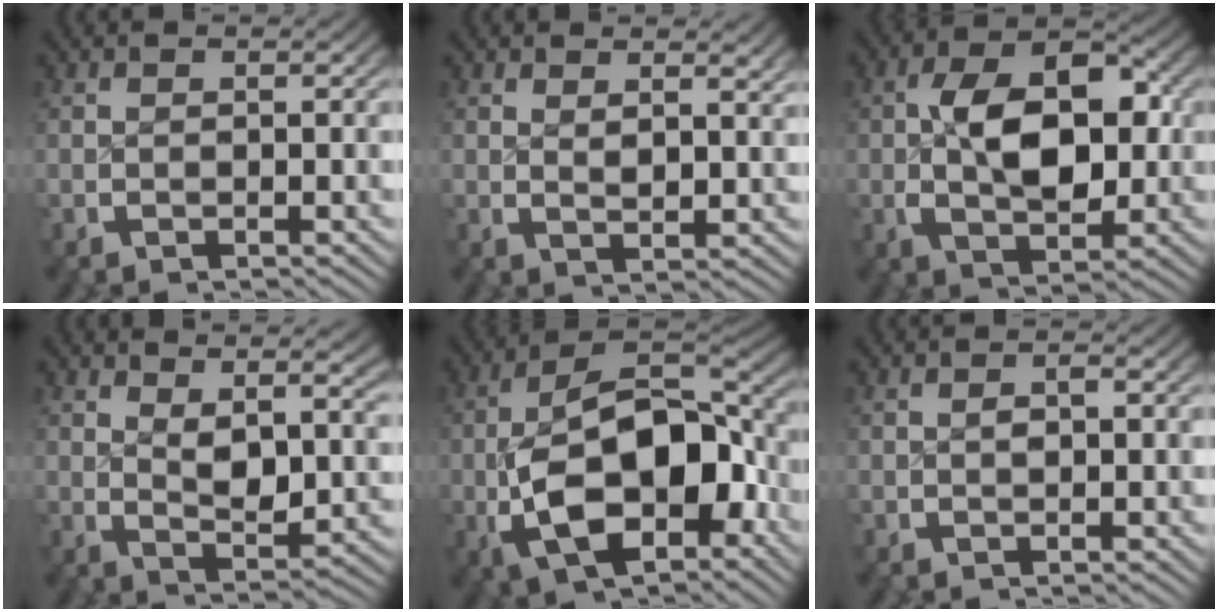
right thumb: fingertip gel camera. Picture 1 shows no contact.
{"total": 2.0, "force": [1.6, 0.5, 1.1], "torque": [-0.014, -0.008, 0.032]}
{"total": 9.3, "force": [-0.4, 5.7, 7.4], "torque": [-0.141, -0.022, 0.006]}
{"total": 4.2, "force": [2.1, 2.0, 3.1], "torque": [-0.042, -0.014, 0.036]}
{"total": 15.1, "force": [-2.1, 8.9, 12.0], "torque": [-0.215, -0.034, -0.015]}
{"total": 0.8, "force": [-0.1, 0.4, 0.6], "torque": [-0.011, -0.002, 0.000]}